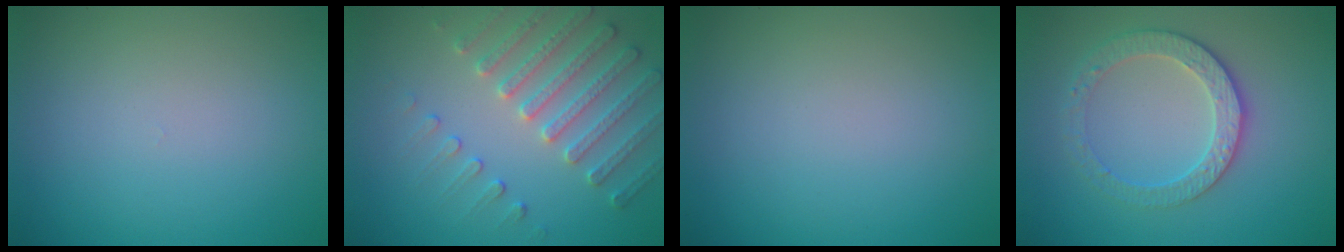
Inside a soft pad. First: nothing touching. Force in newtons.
{"total": 4.0, "press": 3.9, "slide": 0.2}
{"total": 0.0}
{"total": 3.2, "press": 3.1, "slide": 0.9}